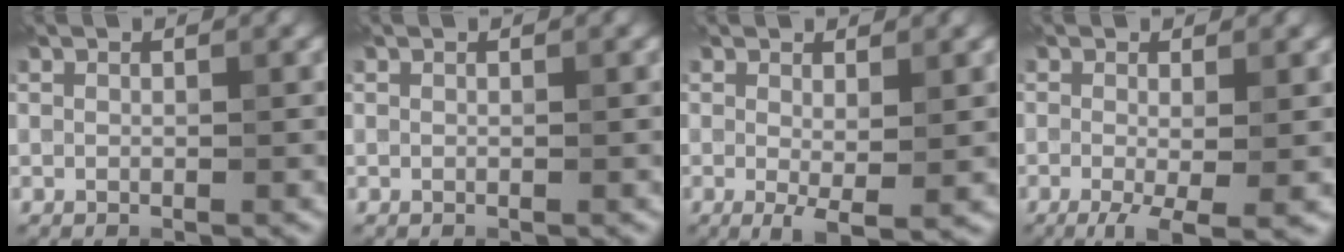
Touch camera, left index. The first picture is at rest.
{"total": 0.0}
{"total": 2.7, "force": [0.1, 0.6, 2.7], "torque": [-0.045, -0.011, 0.003]}
{"total": 4.7, "force": [-1.5, 1.1, 4.3], "torque": [-0.069, -0.012, -0.024]}